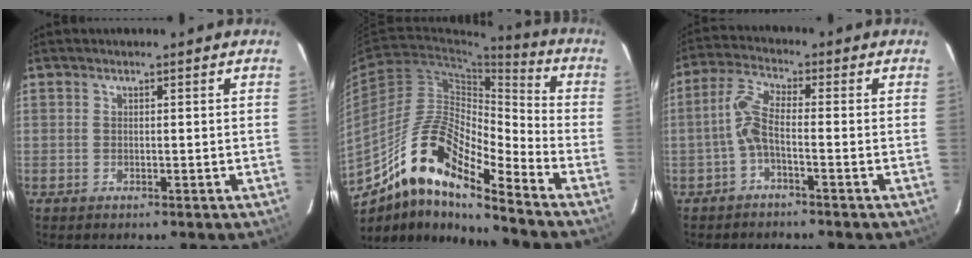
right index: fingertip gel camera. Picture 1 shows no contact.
{"total": 16.0, "force": [-11.0, 3.5, 11.1], "torque": [-0.207, 0.023, -0.192]}
{"total": 5.0, "force": [-1.4, 0.8, 4.8], "torque": [-0.103, 0.014, -0.033]}